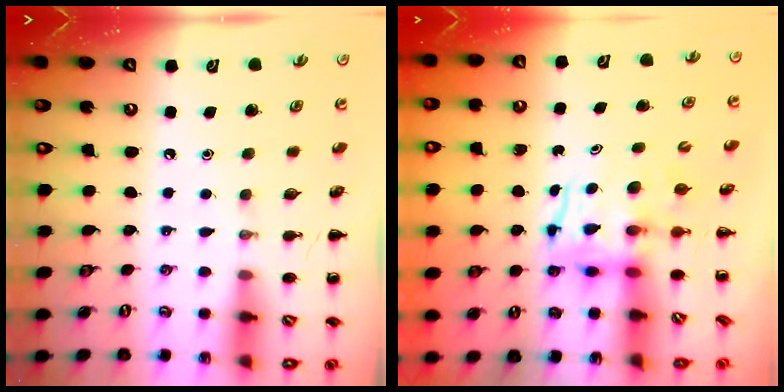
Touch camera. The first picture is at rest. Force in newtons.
{"total": 4.0, "press": 3.9, "slide": 0.4}